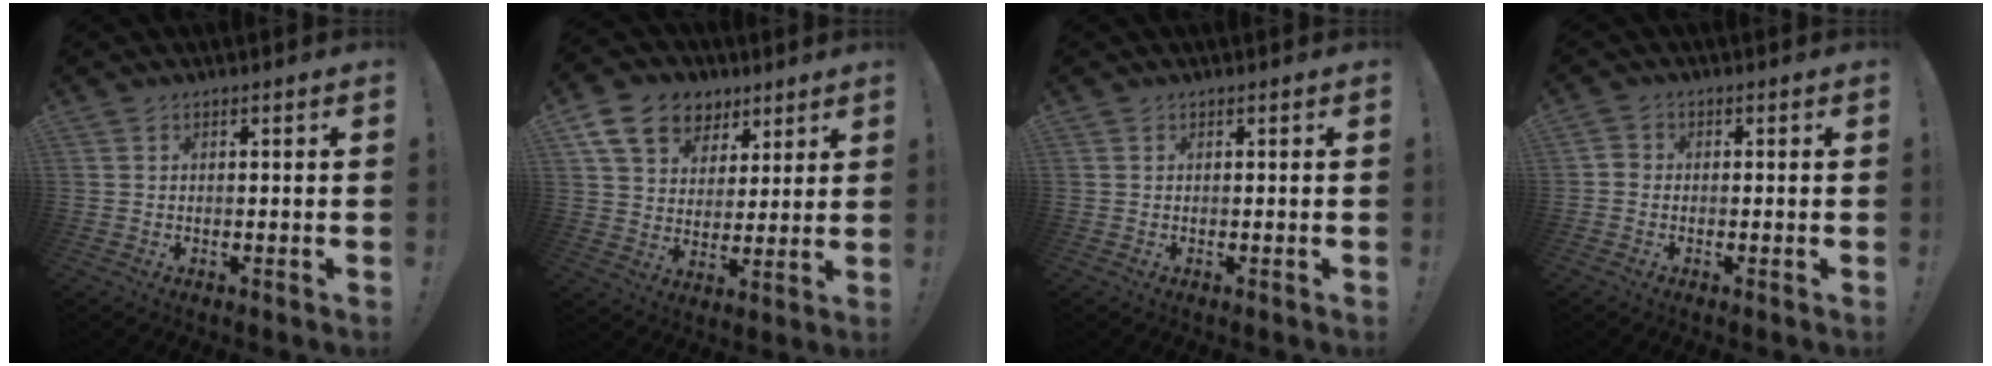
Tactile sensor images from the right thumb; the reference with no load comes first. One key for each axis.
{"total": 14.6, "fx": 7.7, "fy": 10.6, "fz": 6.3, "tx": -0.096, "ty": -0.037, "tz": 0.151}
{"total": 0.0}
{"total": 2.1, "fx": -1.1, "fy": 1.5, "fz": 1.0, "tx": -0.019, "ty": 0.011, "tz": -0.019}